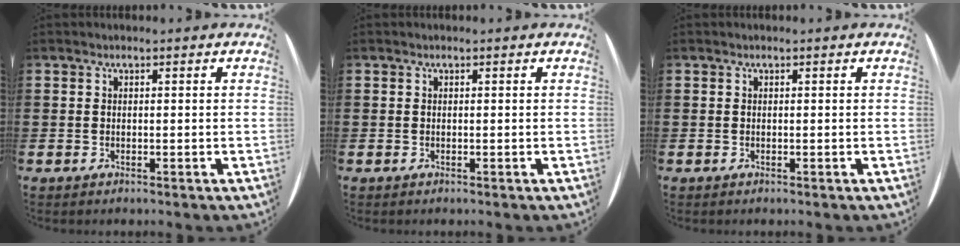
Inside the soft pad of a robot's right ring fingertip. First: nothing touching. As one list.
[{"total": 0.0}, {"total": 0.0}]